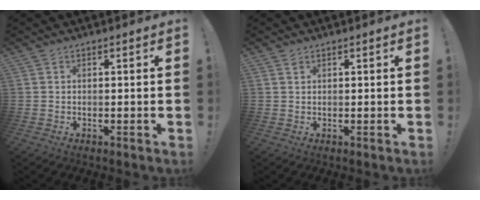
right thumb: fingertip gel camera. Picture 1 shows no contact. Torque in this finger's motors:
{"motor_torque": [0.00, 0.16, 0.36, -0.07, 0.00]}